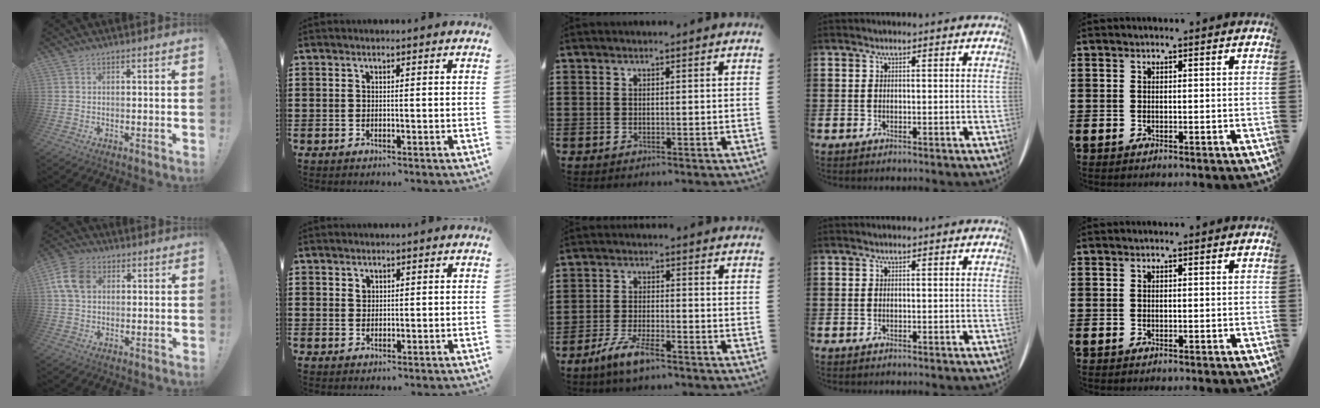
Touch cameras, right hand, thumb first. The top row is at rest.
{"thumb": {"total": 9.8, "force": [2.5, 7.0, 6.5], "torque": [-0.138, 0.010, 0.053]}, "index": {"total": 1.1, "force": [0.7, 0.8, 0.3], "torque": [-0.009, 0.002, 0.014]}, "middle": {"total": 5.6, "force": [-3.9, 1.4, 3.7], "torque": [-0.086, -0.005, -0.077]}}